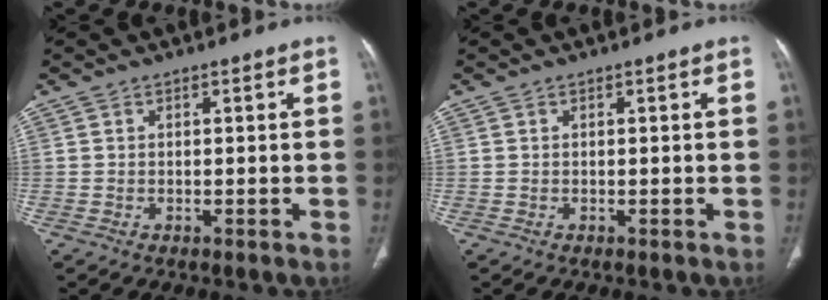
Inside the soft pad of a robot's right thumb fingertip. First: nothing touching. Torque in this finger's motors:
{"motor_torque": [0.45, -0.17, -0.01, 0.00, 0.02]}